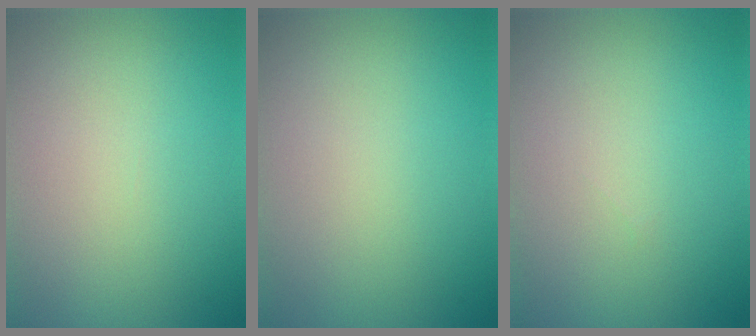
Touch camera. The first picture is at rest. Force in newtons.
{"total": 0.0}
{"total": 0.0}